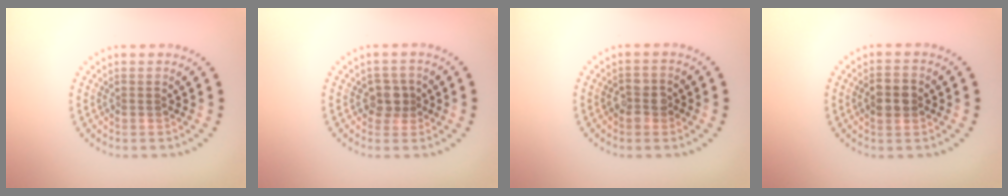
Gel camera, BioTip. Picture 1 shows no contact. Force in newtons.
{"total": 2.1, "press": 1.7, "slide": 1.1}
{"total": 2.2, "press": 2.1, "slide": 0.6}
{"total": 2.5, "press": 2.5, "slide": 0.1}